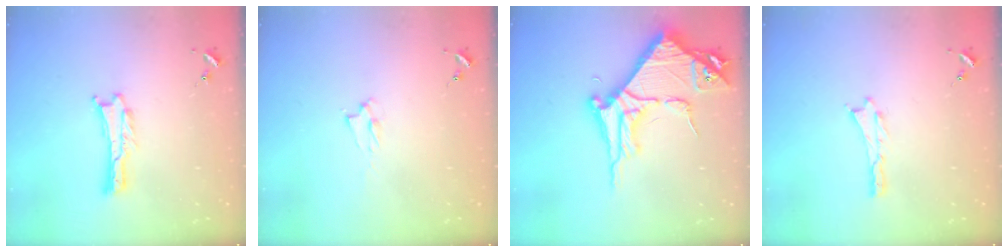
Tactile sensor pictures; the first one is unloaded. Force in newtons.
{"total": 1.4, "press": 1.3, "slide": 0.3}
{"total": 8.4, "press": 8.4, "slide": 0.9}
{"total": 0.0}